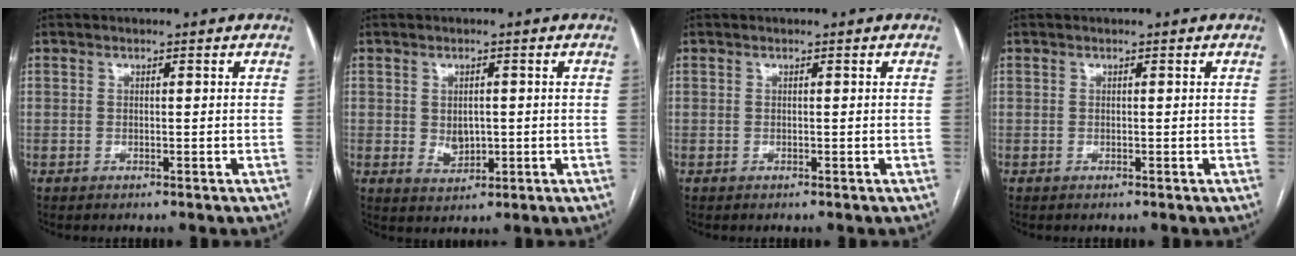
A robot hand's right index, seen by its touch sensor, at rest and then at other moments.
{"total": 3.4, "force": [0.0, 2.4, 2.4], "torque": [-0.040, -0.002, 0.011]}
{"total": 0.0}
{"total": 0.0}